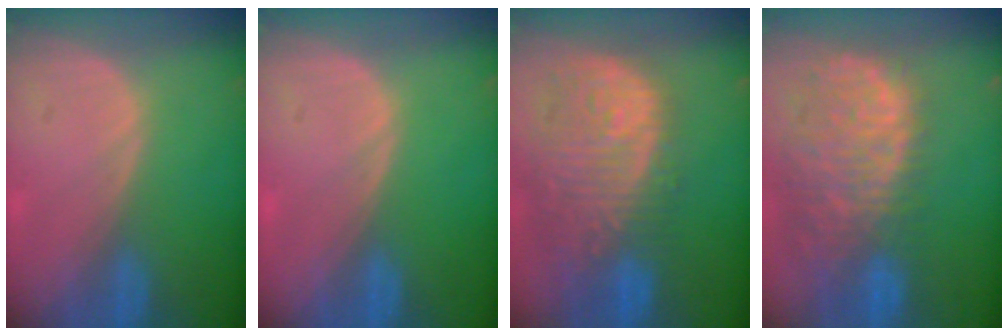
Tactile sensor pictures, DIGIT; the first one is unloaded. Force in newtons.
{"total": 0.0}
{"total": 13.4, "press": 11.3, "slide": 7.3}
{"total": 13.5, "press": 11.1, "slide": 7.8}